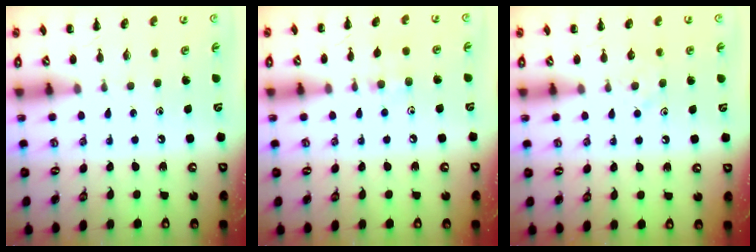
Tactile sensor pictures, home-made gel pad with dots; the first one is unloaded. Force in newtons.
{"total": 4.3, "press": 4.2, "slide": 1.2}
{"total": 5.3, "press": 5.0, "slide": 1.8}